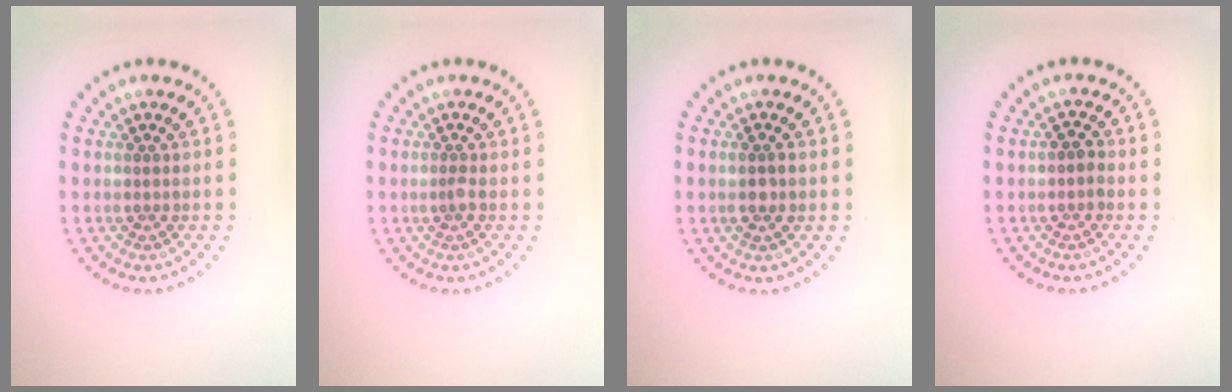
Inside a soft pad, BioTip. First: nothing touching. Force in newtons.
{"total": 0.8, "press": 0.5, "slide": 0.6}
{"total": 1.5, "press": 1.4, "slide": 0.5}
{"total": 0.9, "press": 0.8, "slide": 0.3}